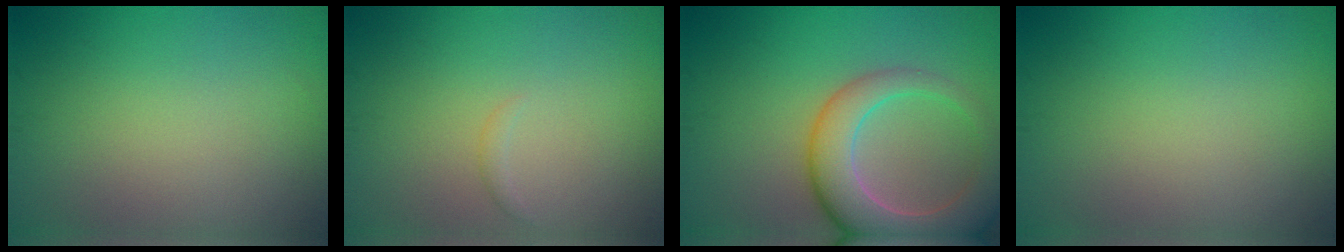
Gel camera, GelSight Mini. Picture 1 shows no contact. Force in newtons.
{"total": 0.6, "press": 0.6, "slide": 0.1}
{"total": 7.8, "press": 7.8, "slide": 0.8}
{"total": 0.0}